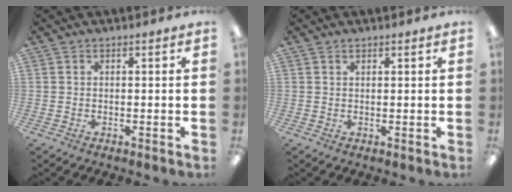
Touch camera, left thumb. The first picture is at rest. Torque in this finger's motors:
{"motor_torque": [-0.08, 0.13, -0.05, -0.10, -0.02]}